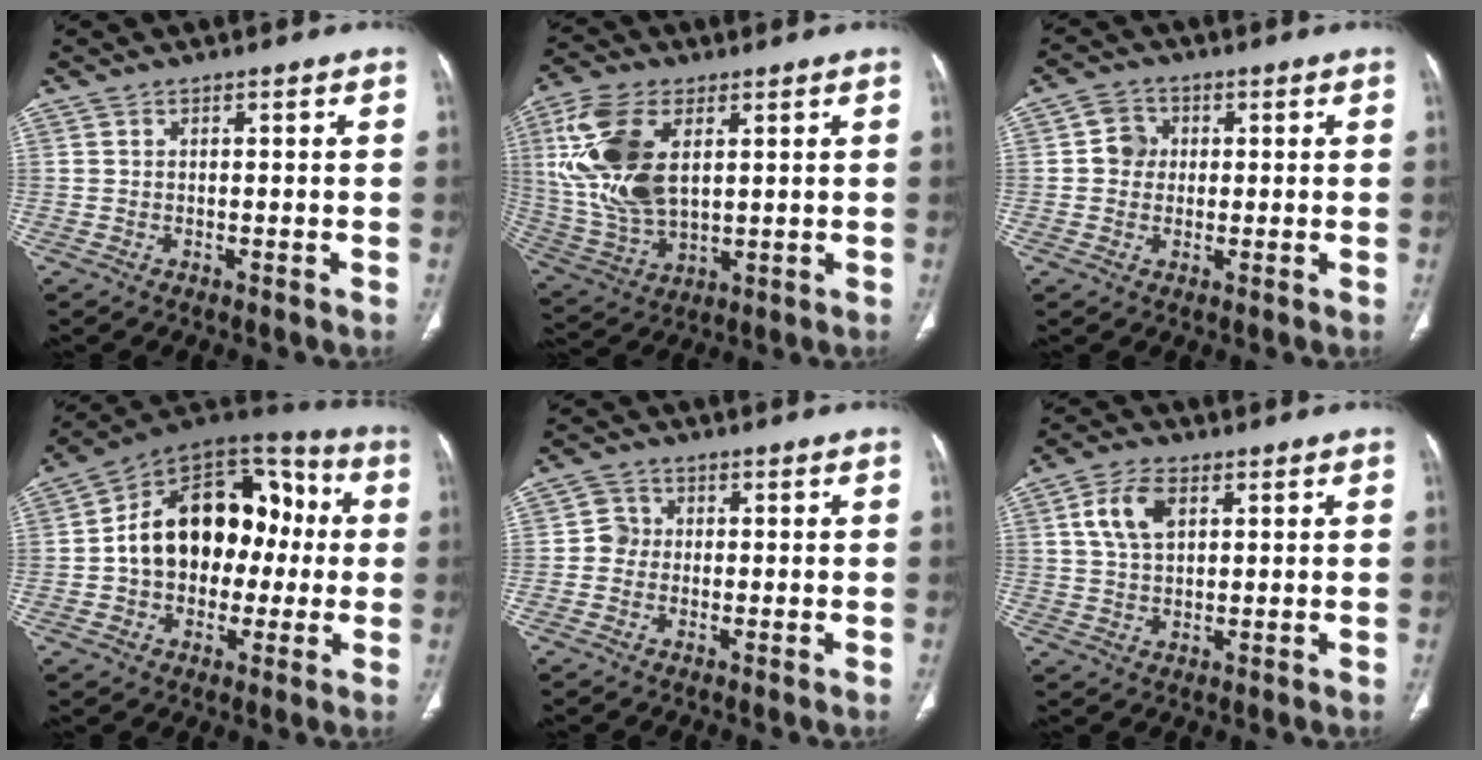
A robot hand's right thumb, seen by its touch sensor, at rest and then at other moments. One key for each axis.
{"total": 17.3, "fx": 4.4, "fy": 9.6, "fz": 13.7, "tx": -0.288, "ty": -0.010, "tz": 0.091}
{"total": 4.3, "fx": 0.5, "fy": 4.0, "fz": 1.6, "tx": -0.007, "ty": 0.006, "tz": 0.003}
{"total": 21.4, "fx": 0.3, "fy": 14.9, "fz": 15.4, "tx": -0.204, "ty": 0.049, "tz": 0.002}
{"total": 3.1, "fx": -0.2, "fy": 2.9, "fz": 0.8, "tx": 0.007, "ty": 0.010, "tz": -0.011}
{"total": 7.2, "fx": 2.5, "fy": 4.4, "fz": 5.2, "tx": -0.098, "ty": 0.001, "tz": 0.047}